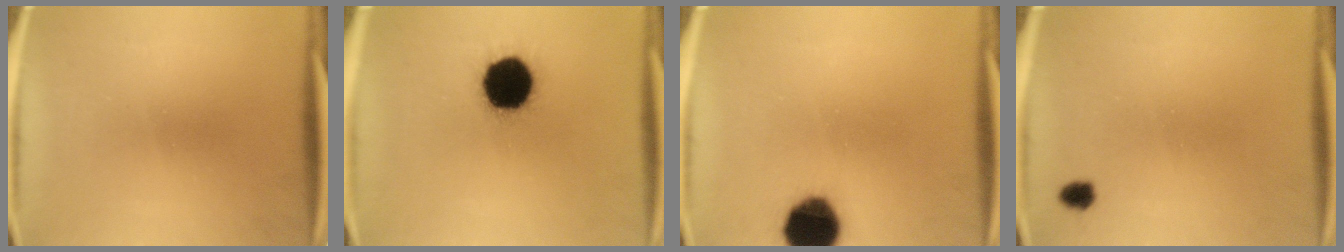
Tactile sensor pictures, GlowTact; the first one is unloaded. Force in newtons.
{"total": 18.4}
{"total": 13.1}
{"total": 1.8}